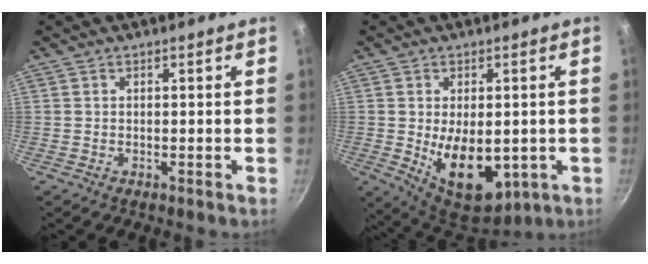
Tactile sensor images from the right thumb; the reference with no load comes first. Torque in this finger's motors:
{"motor_torque": [-0.22, 0.67, 1.37, -0.39, 0.16]}